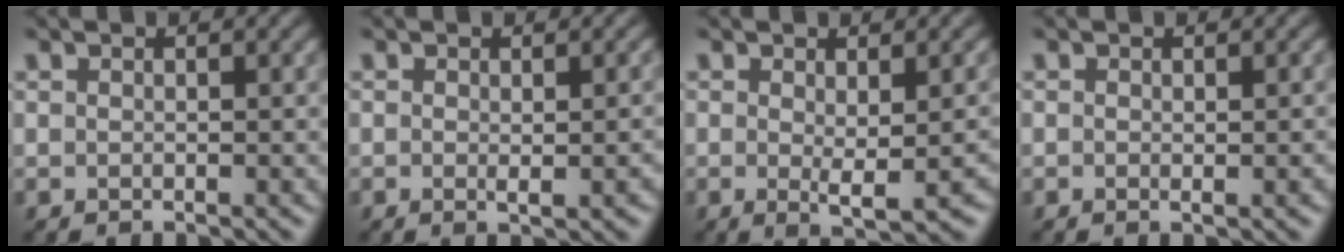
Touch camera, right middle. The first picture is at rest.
{"total": 1.6, "force": [-0.3, 0.1, 1.6], "torque": [-0.023, 0.000, 0.002]}
{"total": 2.8, "force": [-0.1, 0.4, 2.8], "torque": [-0.045, -0.005, 0.005]}
{"total": 0.8, "force": [-0.2, 0.0, 0.8], "torque": [-0.013, -0.003, -0.001]}